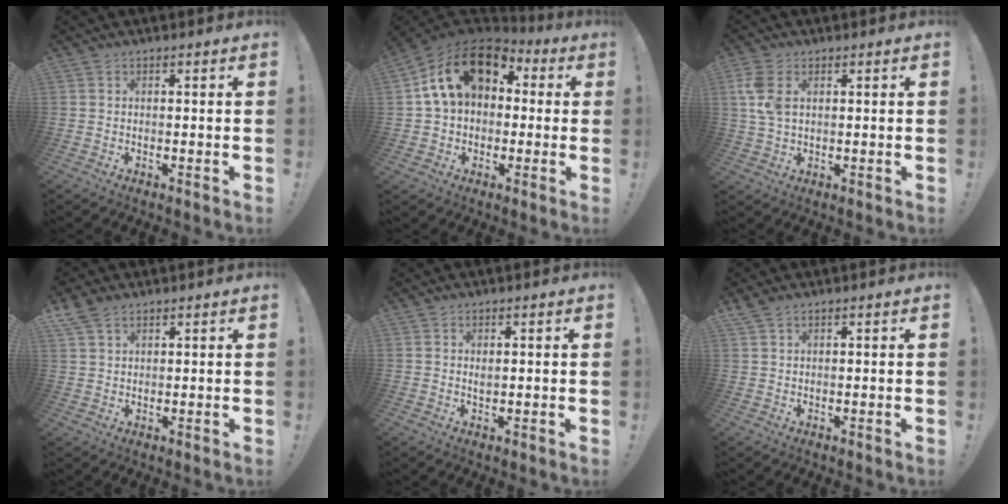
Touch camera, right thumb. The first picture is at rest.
{"total": 18.6, "force": [6.2, 12.2, 12.5], "torque": [-0.203, -0.003, 0.112]}
{"total": 6.9, "force": [2.2, 4.2, 4.9], "torque": [-0.091, -0.003, 0.041]}
{"total": 5.1, "force": [3.7, 2.6, 2.2], "torque": [-0.043, -0.013, 0.072]}
{"total": 1.2, "force": [0.6, 0.5, 0.8], "torque": [-0.011, -0.001, 0.011]}
{"total": 1.8, "force": [1.4, 0.7, 0.9], "torque": [-0.019, -0.004, 0.026]}